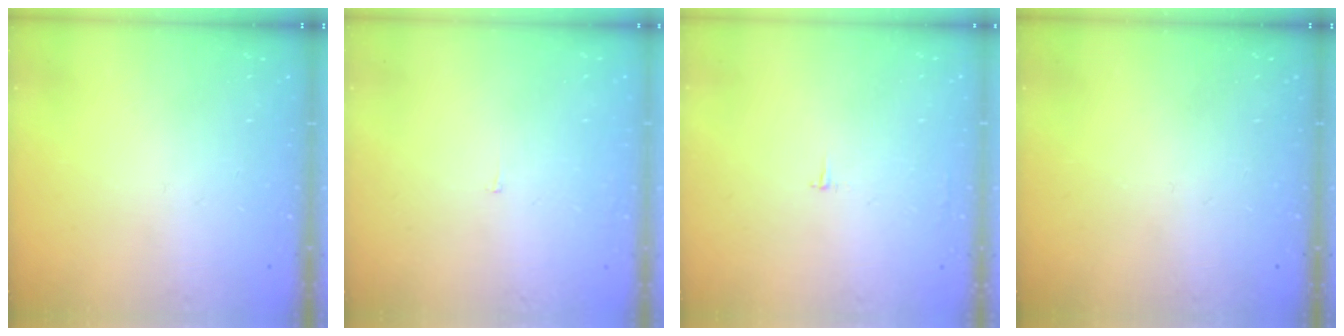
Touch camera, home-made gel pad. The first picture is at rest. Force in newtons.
{"total": 1.9, "press": 1.9, "slide": 0.1}
{"total": 1.8, "press": 1.8, "slide": 0.1}
{"total": 0.0}